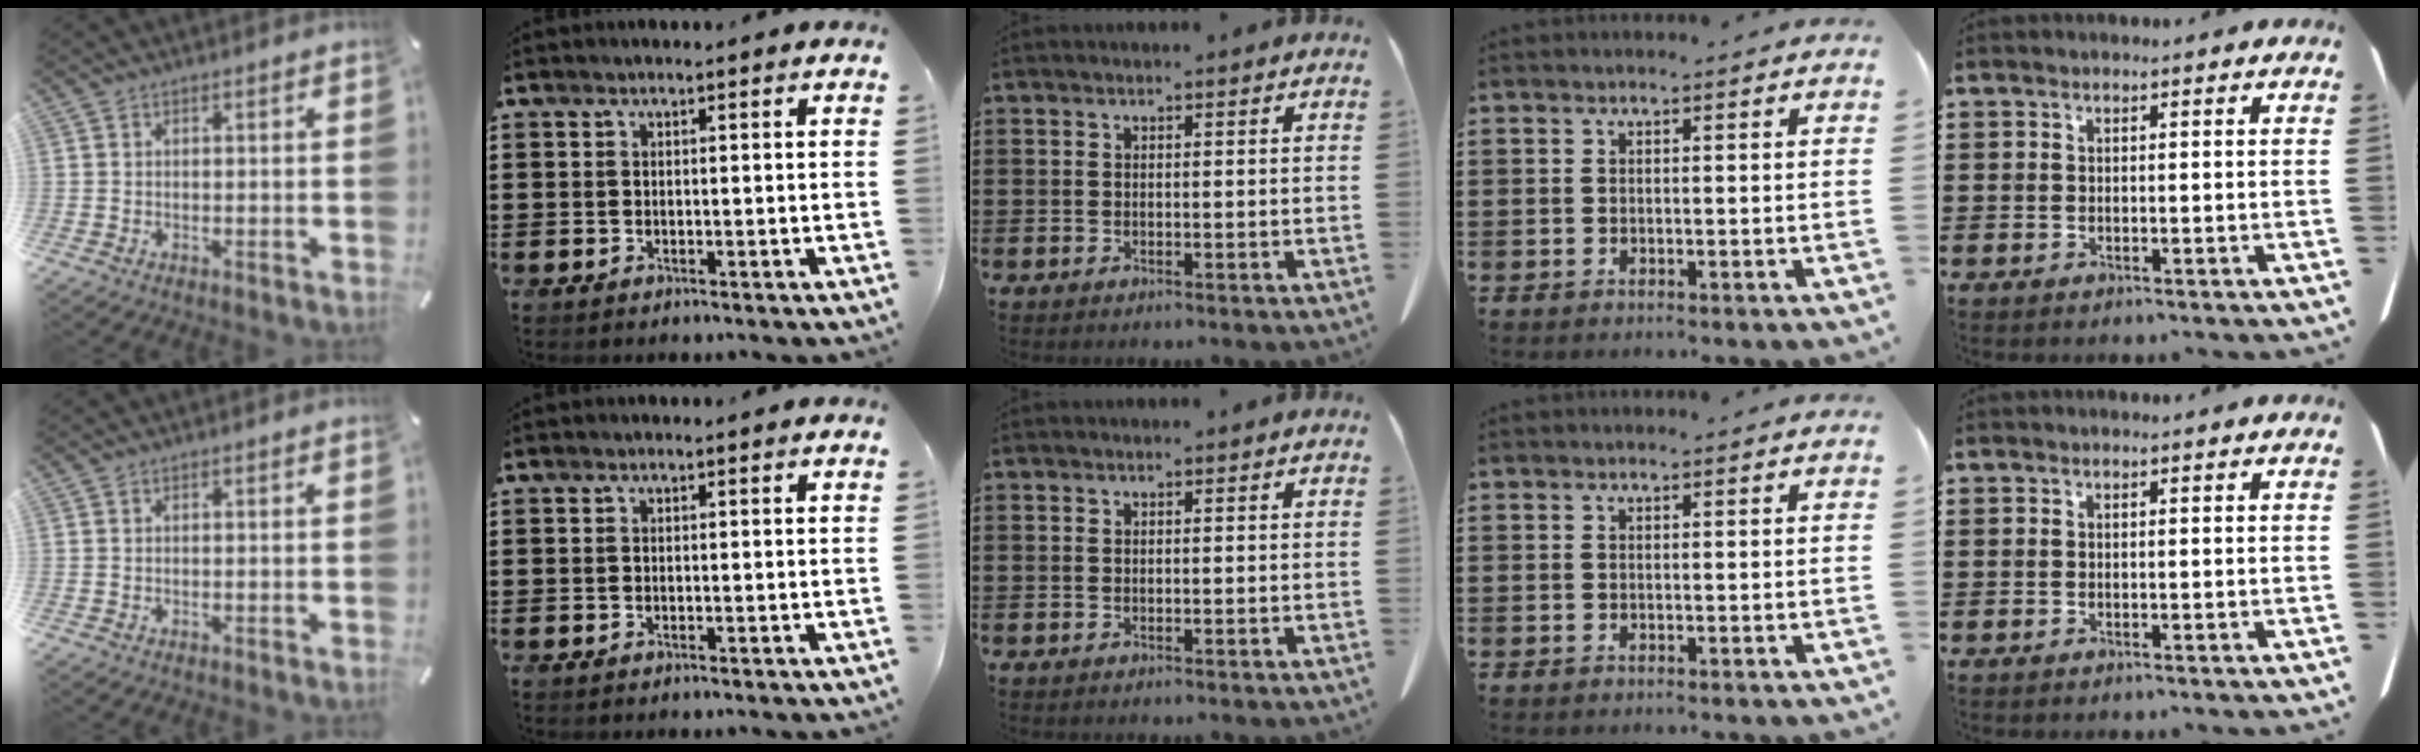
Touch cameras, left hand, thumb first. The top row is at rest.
{}